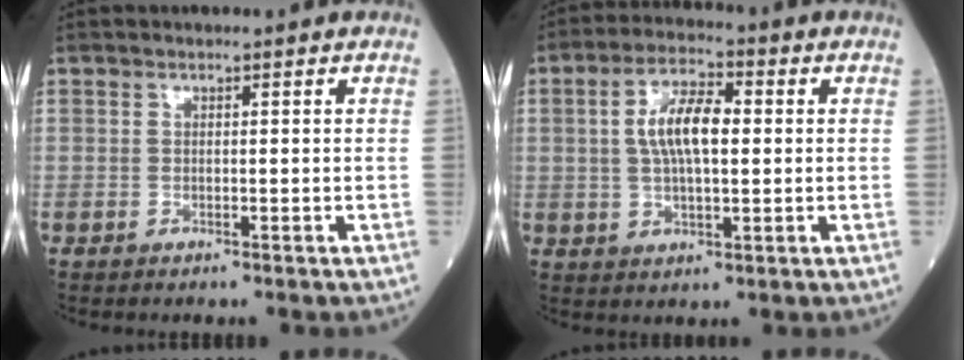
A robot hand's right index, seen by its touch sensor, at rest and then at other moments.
{"total": 8.4, "force": [1.1, 2.9, 7.8], "torque": [-0.155, 0.014, 0.019]}